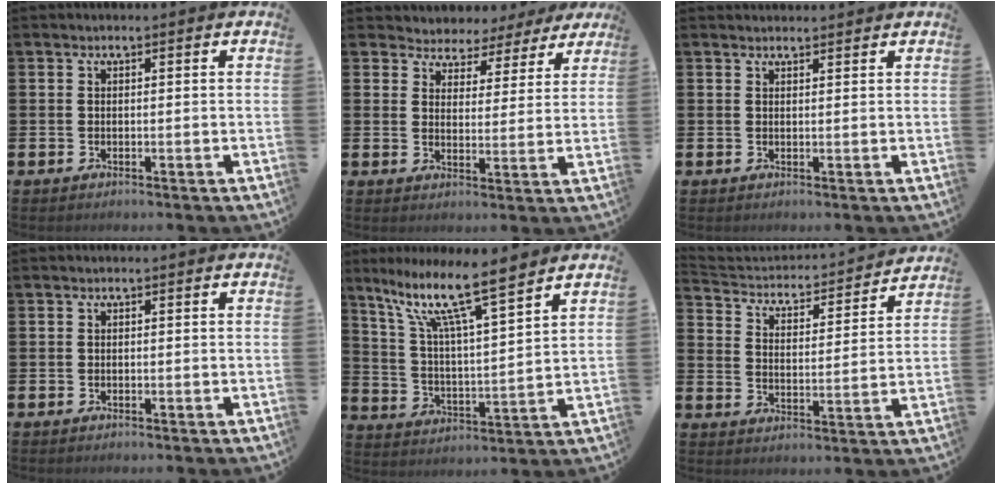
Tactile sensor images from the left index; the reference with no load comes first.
{"total": 3.9, "force": [3.4, 1.8, -0.4], "torque": [-0.011, -0.032, 0.054]}
{"total": 1.4, "force": [1.3, 0.3, 0.0], "torque": [0.010, -0.004, 0.022]}
{"total": 0.0}
{"total": 12.2, "force": [9.6, 1.9, 7.3], "torque": [-0.161, -0.052, 0.158]}
{"total": 3.8, "force": [3.5, 1.5, 0.5], "torque": [-0.036, -0.038, 0.050]}